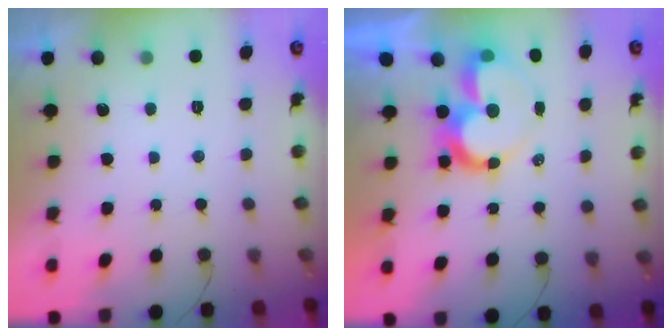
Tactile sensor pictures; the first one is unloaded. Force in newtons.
{"total": 10.7, "press": 10.6, "slide": 1.2}